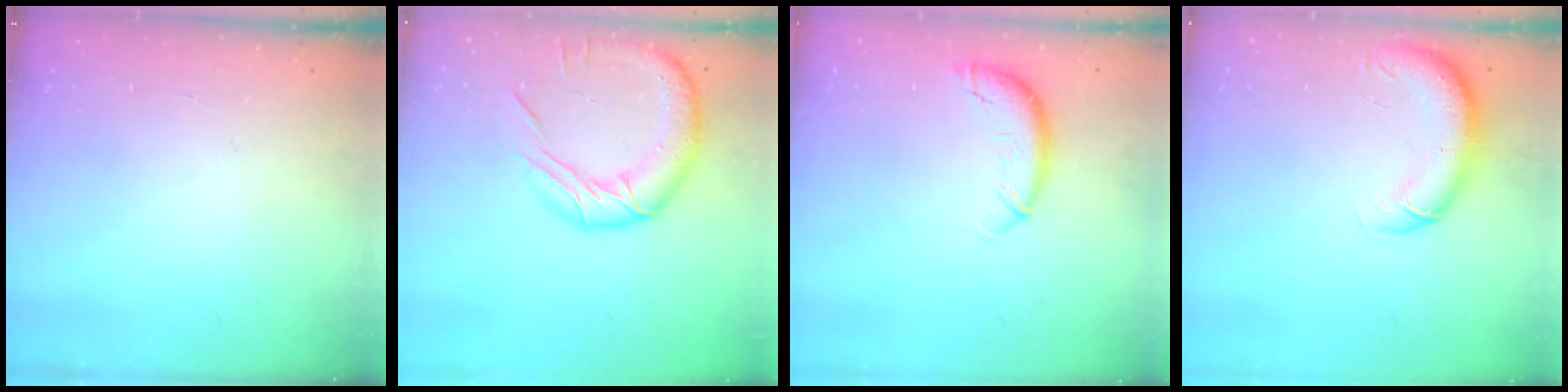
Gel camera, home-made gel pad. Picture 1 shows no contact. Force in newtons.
{"total": 17.5, "press": 17.4, "slide": 1.5}
{"total": 9.4, "press": 9.4, "slide": 0.5}
{"total": 9.1, "press": 8.7, "slide": 2.5}